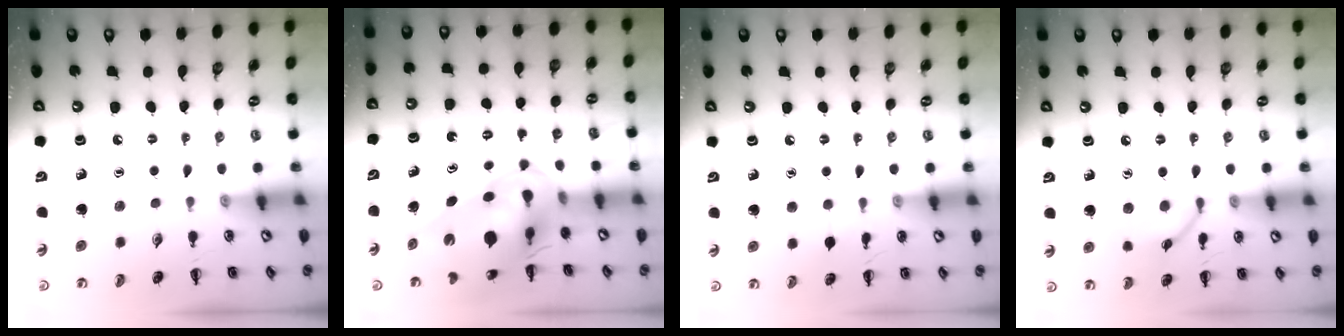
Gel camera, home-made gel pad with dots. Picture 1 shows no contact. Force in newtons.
{"total": 11.9, "press": 11.3, "slide": 3.7}
{"total": 3.4, "press": 3.2, "slide": 1.1}
{"total": 8.8, "press": 8.7, "slide": 0.5}